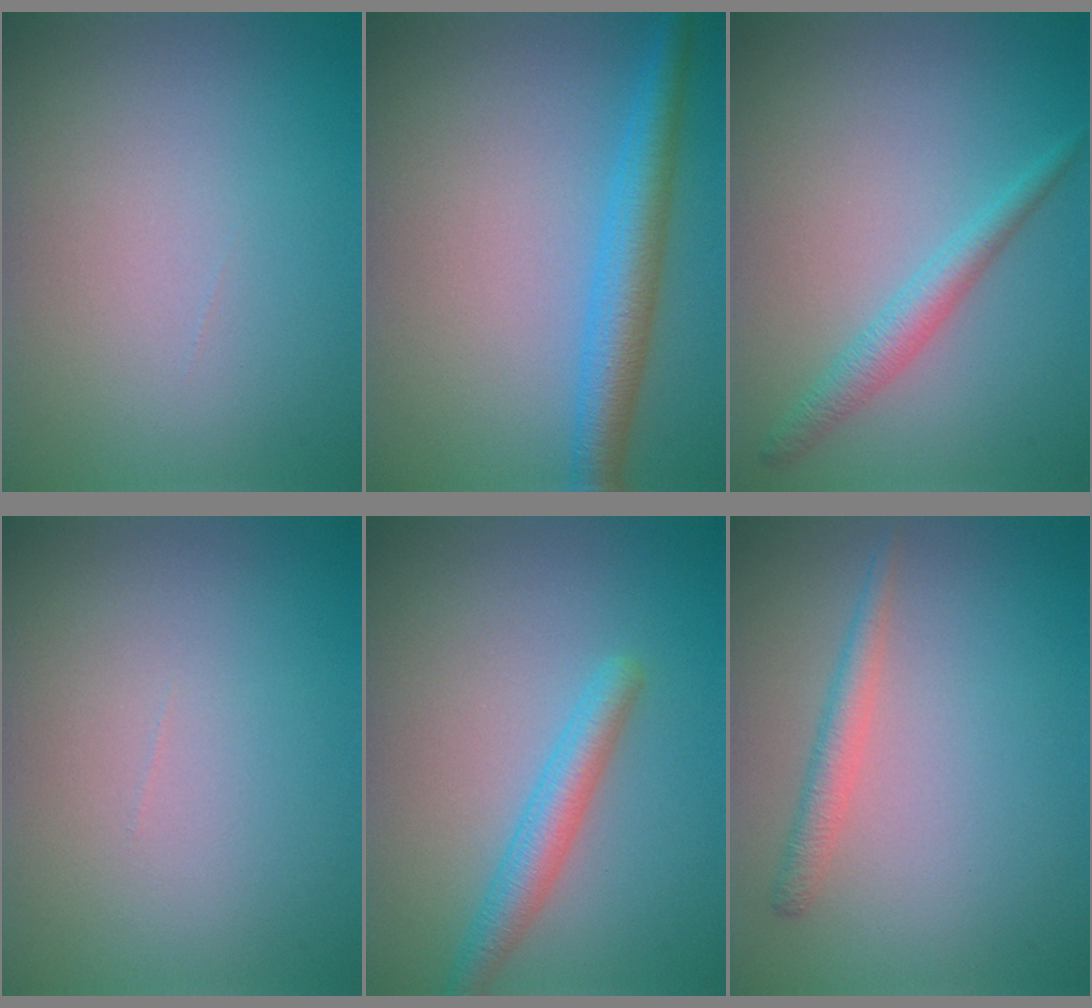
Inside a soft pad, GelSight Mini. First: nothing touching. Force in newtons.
{"total": 4.5, "press": 4.5, "slide": 0.2}
{"total": 2.2, "press": 2.2, "slide": 0.1}
{"total": 0.0}
{"total": 2.8, "press": 2.8, "slide": 0.2}
{"total": 1.8, "press": 1.8, "slide": 0.1}